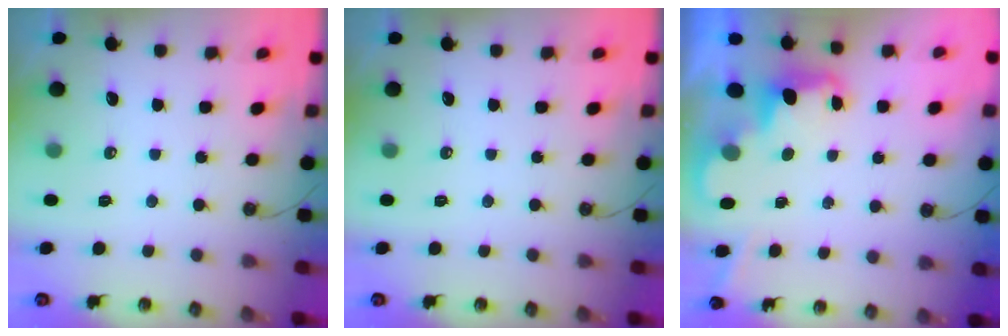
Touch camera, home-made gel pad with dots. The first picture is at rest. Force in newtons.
{"total": 0.0}
{"total": 2.3, "press": 2.3, "slide": 0.5}